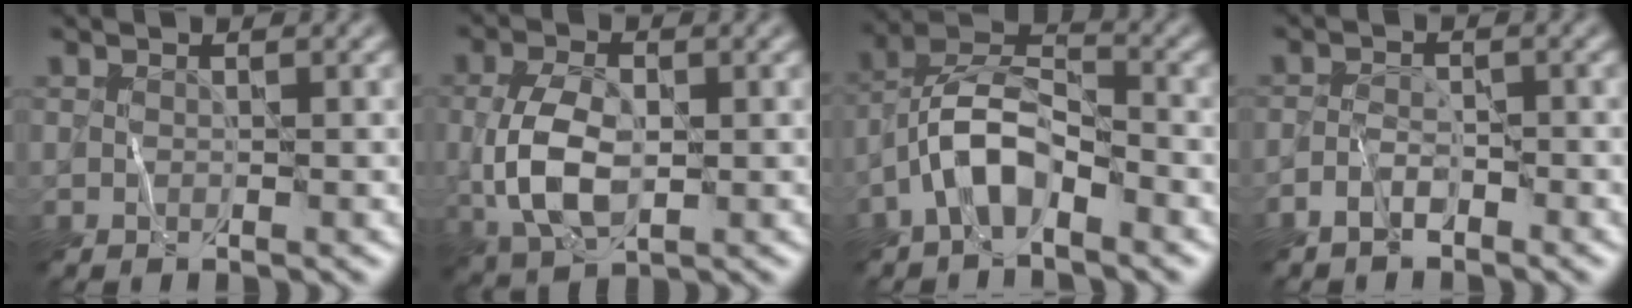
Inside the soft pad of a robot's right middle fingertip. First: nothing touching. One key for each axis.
{"total": 5.8, "fx": -0.4, "fy": 3.3, "fz": 4.7, "tx": -0.111, "ty": -0.004, "tz": -0.008}
{"total": 5.5, "fx": -3.0, "fy": 2.3, "fz": 4.0, "tx": -0.075, "ty": 0.017, "tz": -0.062}
{"total": 1.9, "fx": -1.5, "fy": 0.8, "fz": 1.0, "tx": -0.019, "ty": 0.007, "tz": -0.033}